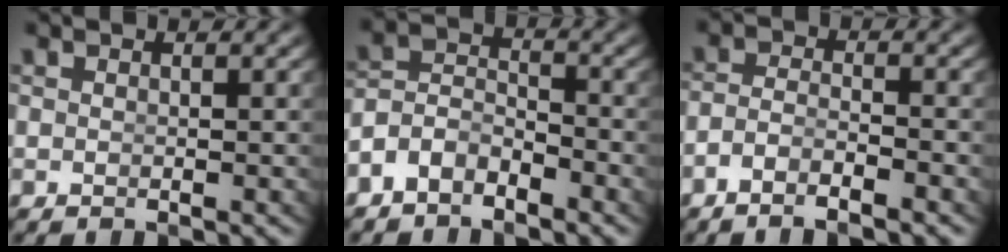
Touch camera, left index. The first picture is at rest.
{"total": 5.1, "force": [-2.9, 3.9, 1.7], "torque": [-0.044, -0.023, -0.049]}
{"total": 3.2, "force": [-2.6, 1.1, 1.6], "torque": [-0.040, -0.015, -0.041]}